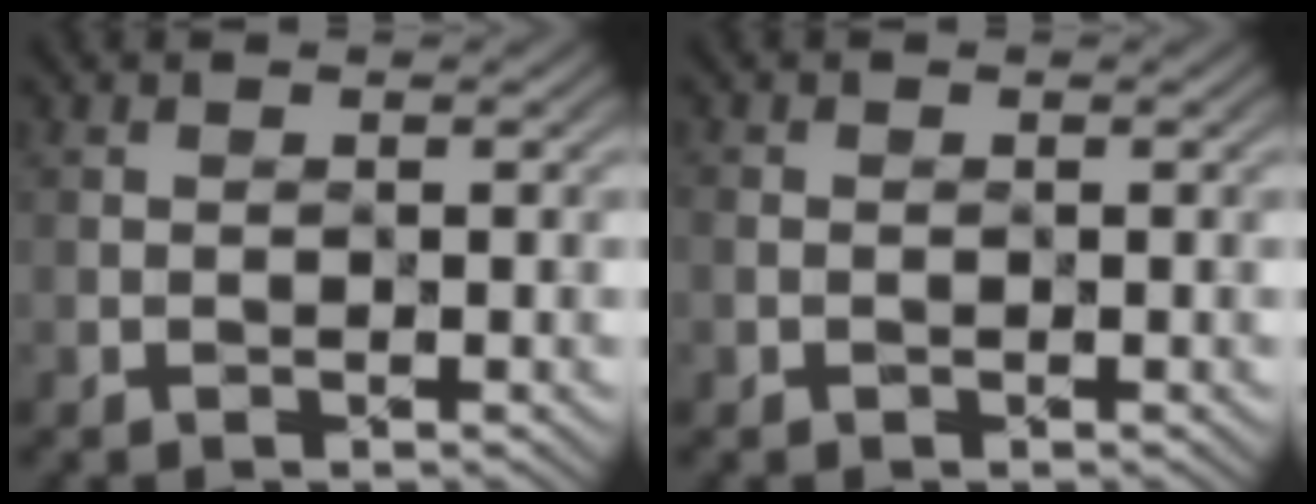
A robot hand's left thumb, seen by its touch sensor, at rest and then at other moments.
{"total": 0.7, "force": [-0.3, 0.7, 0.2], "torque": [0.000, -0.003, -0.007]}